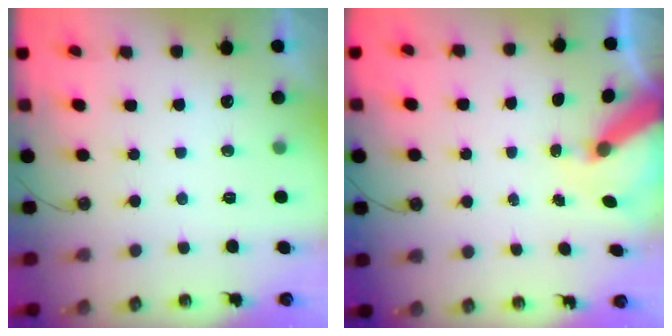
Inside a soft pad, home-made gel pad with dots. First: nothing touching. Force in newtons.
{"total": 8.2, "press": 8.1, "slide": 0.8}